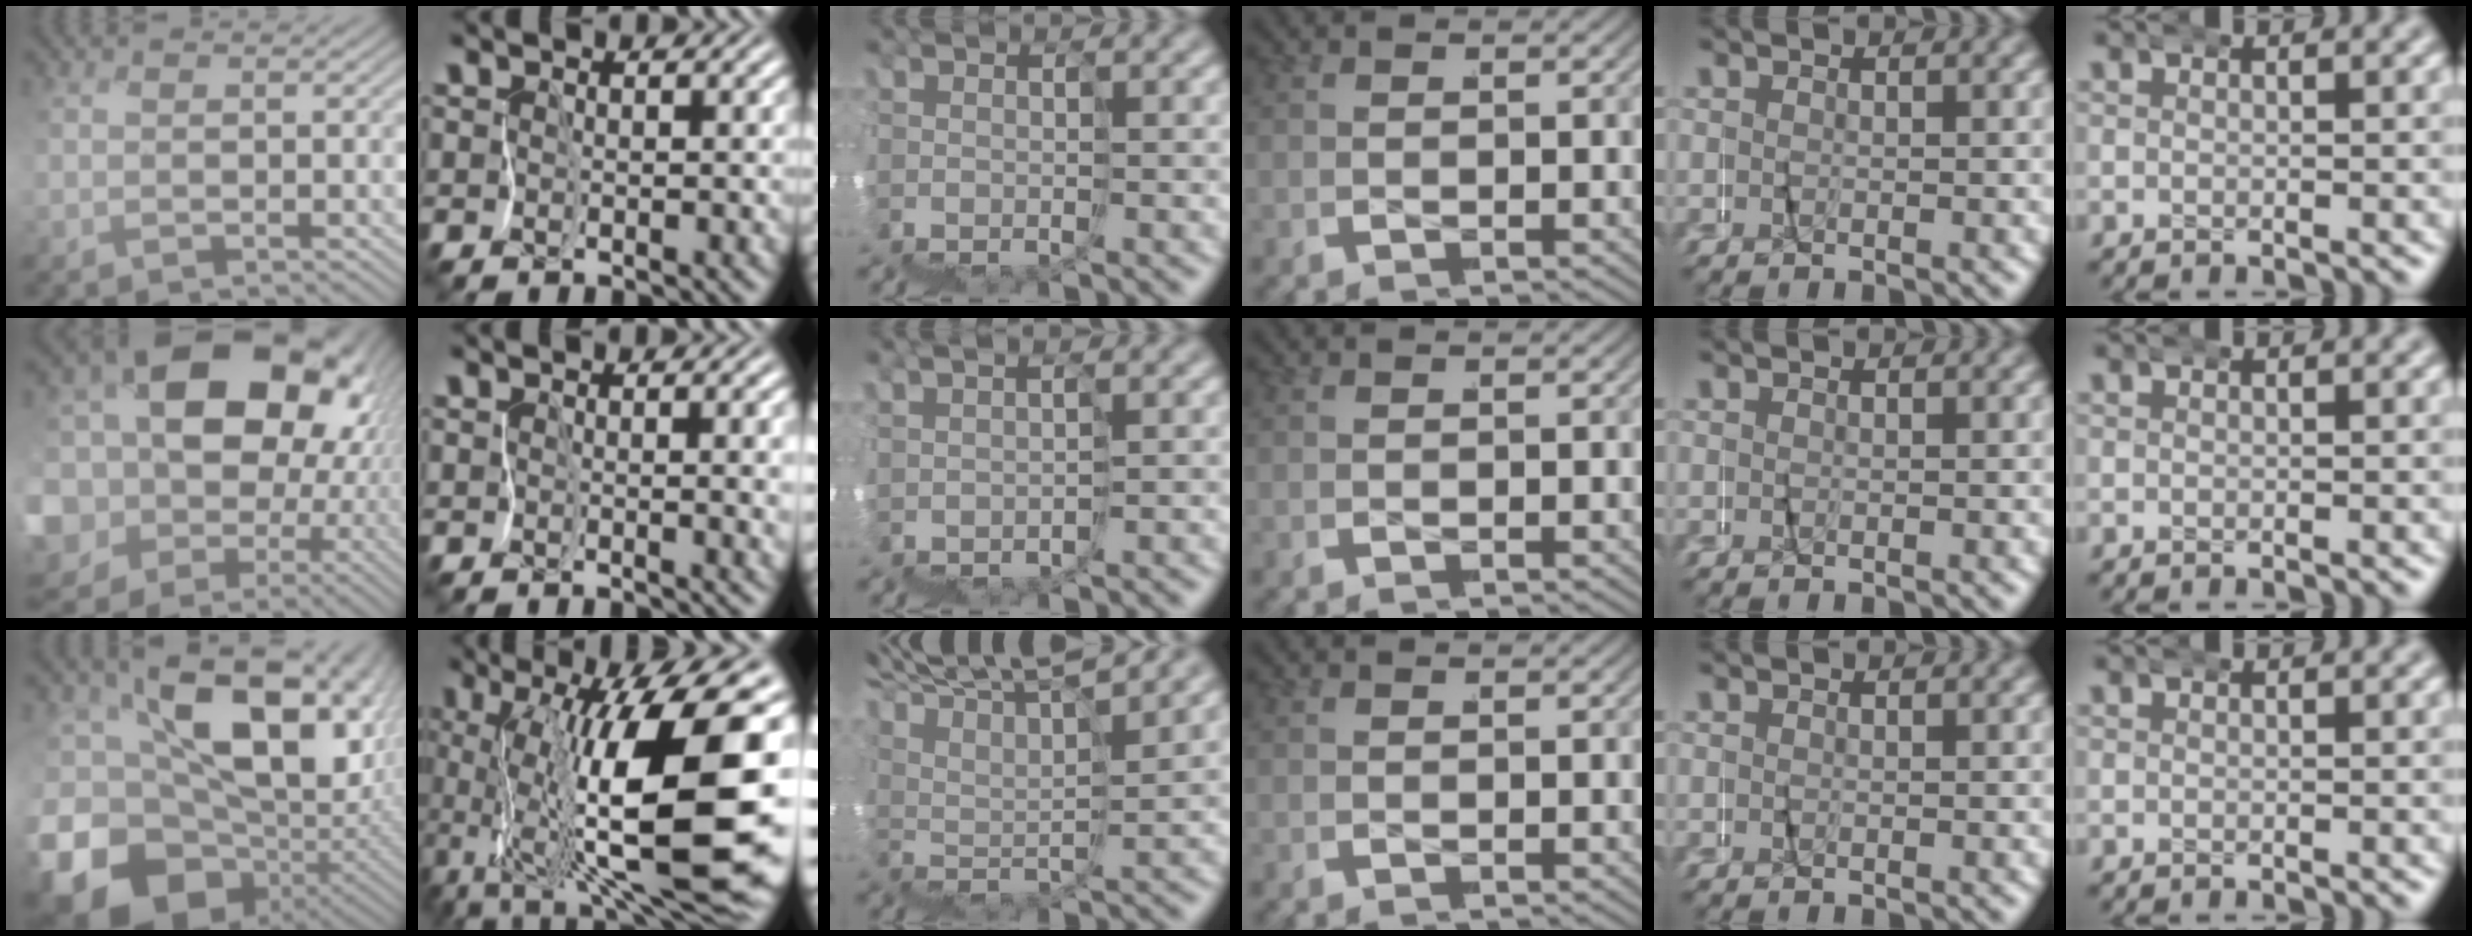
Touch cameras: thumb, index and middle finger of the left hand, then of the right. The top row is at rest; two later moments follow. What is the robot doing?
{"motion": "wrap", "object": "netting"}